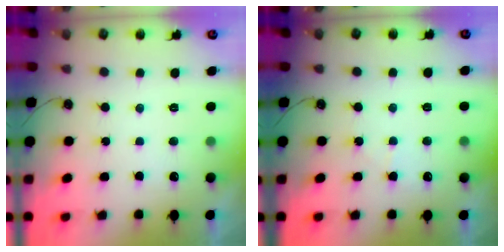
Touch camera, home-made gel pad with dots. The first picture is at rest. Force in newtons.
{"total": 4.4, "press": 4.4, "slide": 0.7}